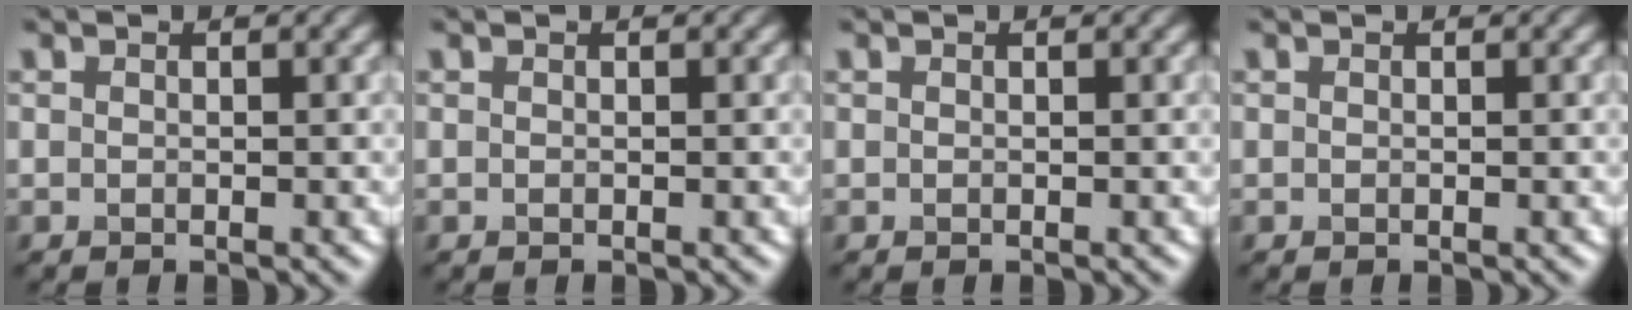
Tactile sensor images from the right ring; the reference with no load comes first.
{"total": 0.0}
{"total": 0.0}
{"total": 0.0}